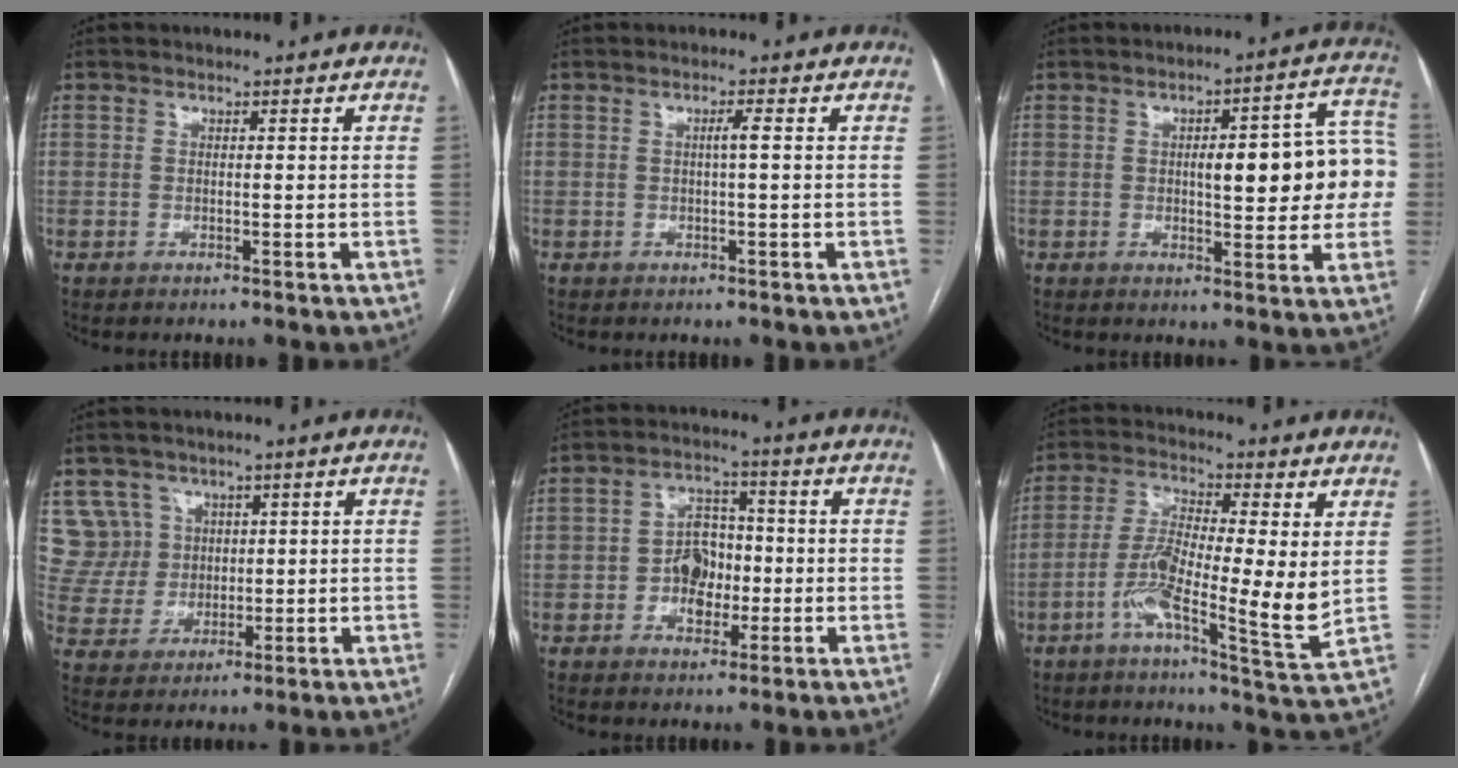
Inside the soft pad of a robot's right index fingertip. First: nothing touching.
{"total": 1.3, "force": [0.0, -0.3, 1.3], "torque": [-0.022, 0.002, 0.000]}
{"total": 13.9, "force": [0.6, 3.9, 13.3], "torque": [-0.156, 0.036, 0.011]}
{"total": 6.8, "force": [3.2, 5.9, -0.4], "torque": [0.009, 0.024, 0.073]}
{"total": 6.3, "force": [-1.2, 4.4, 4.2], "torque": [-0.074, 0.021, -0.019]}
{"total": 11.2, "force": [-1.1, 1.1, 11.1], "torque": [-0.205, -0.005, -0.031]}